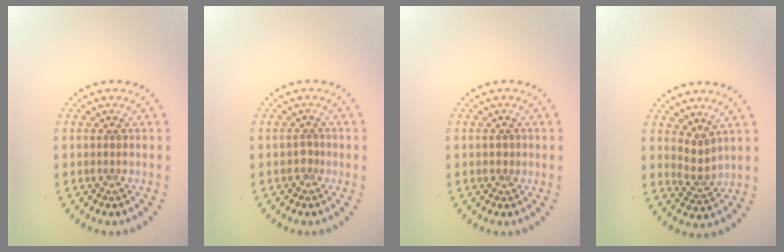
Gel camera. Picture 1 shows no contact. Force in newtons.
{"total": 0.9, "press": 0.6, "slide": 0.6}
{"total": 0.8, "press": 0.8, "slide": 0.1}
{"total": 2.1, "press": 1.6, "slide": 1.4}